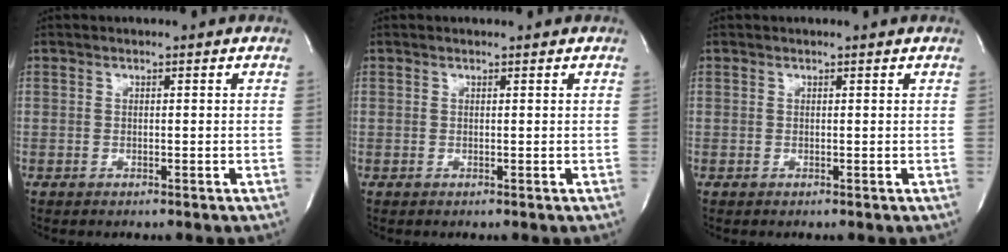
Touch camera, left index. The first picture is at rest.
{"total": 0.8, "force": [0.7, -0.1, 0.4], "torque": [-0.014, 0.004, 0.010]}
{"total": 0.7, "force": [0.6, -0.1, 0.3], "torque": [-0.013, -0.002, 0.008]}